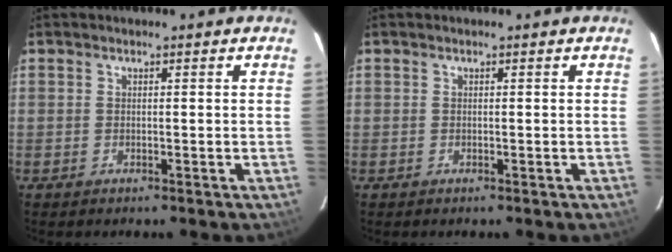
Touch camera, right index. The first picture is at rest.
{"total": 0.0}